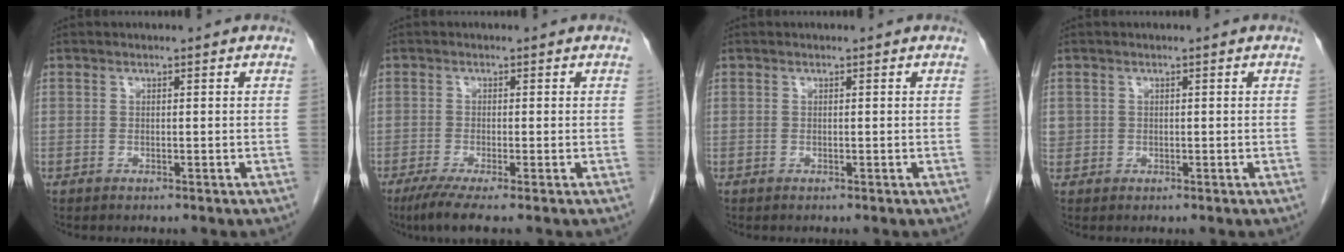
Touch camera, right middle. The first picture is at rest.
{"total": 4.3, "force": [-2.9, 0.0, 3.2], "torque": [-0.060, -0.014, -0.056]}
{"total": 0.0}
{"total": 1.4, "force": [0.2, 1.3, 0.2], "torque": [0.002, 0.010, 0.003]}